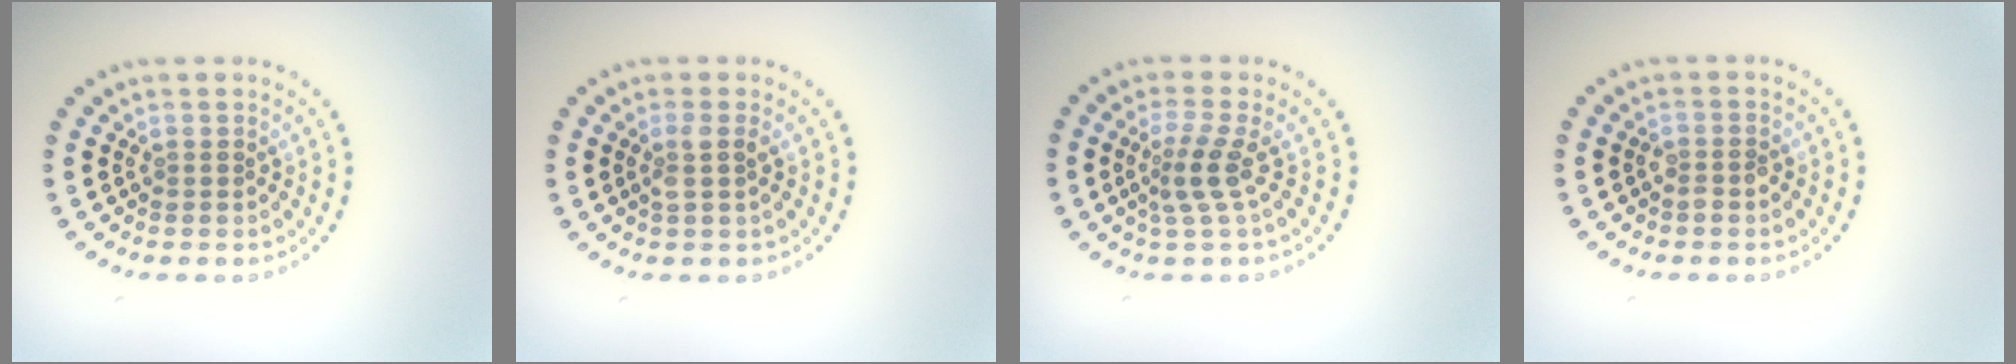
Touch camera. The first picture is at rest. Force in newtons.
{"total": 1.5, "press": 1.2, "slide": 0.9}
{"total": 2.5, "press": 1.8, "slide": 1.8}
{"total": 1.0, "press": 1.0, "slide": 0.4}